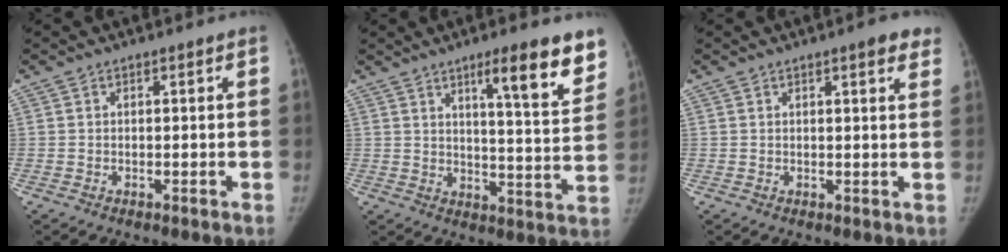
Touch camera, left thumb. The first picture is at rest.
{"total": 13.6, "force": [8.5, 2.2, 10.4], "torque": [-0.115, -0.049, 0.122]}
{"total": 4.5, "force": [2.9, 1.0, 3.3], "torque": [-0.025, -0.005, 0.030]}